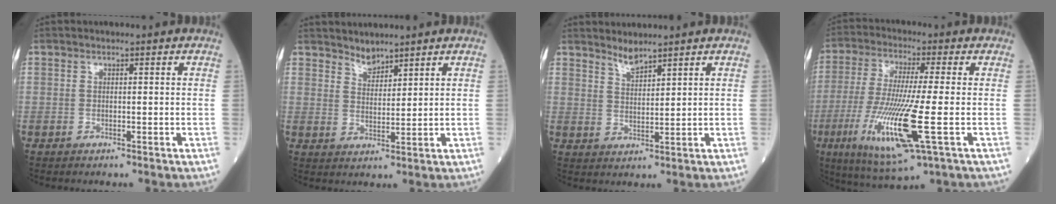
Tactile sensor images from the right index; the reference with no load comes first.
{"total": 2.8, "force": [2.7, 0.6, 0.3], "torque": [-0.004, 0.001, 0.051]}
{"total": 2.7, "force": [2.6, 0.0, 0.8], "torque": [-0.017, -0.006, 0.052]}
{"total": 15.4, "force": [-4.4, 0.9, 14.8], "torque": [-0.307, -0.034, -0.080]}